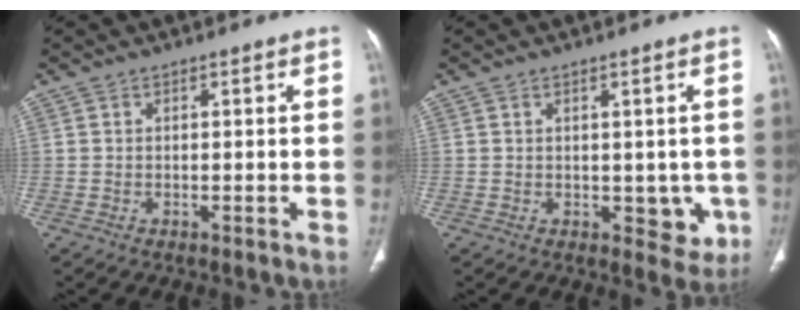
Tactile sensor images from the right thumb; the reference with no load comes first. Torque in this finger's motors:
{"motor_torque": [0.33, 0.96, -0.30, 0.08, -0.01]}